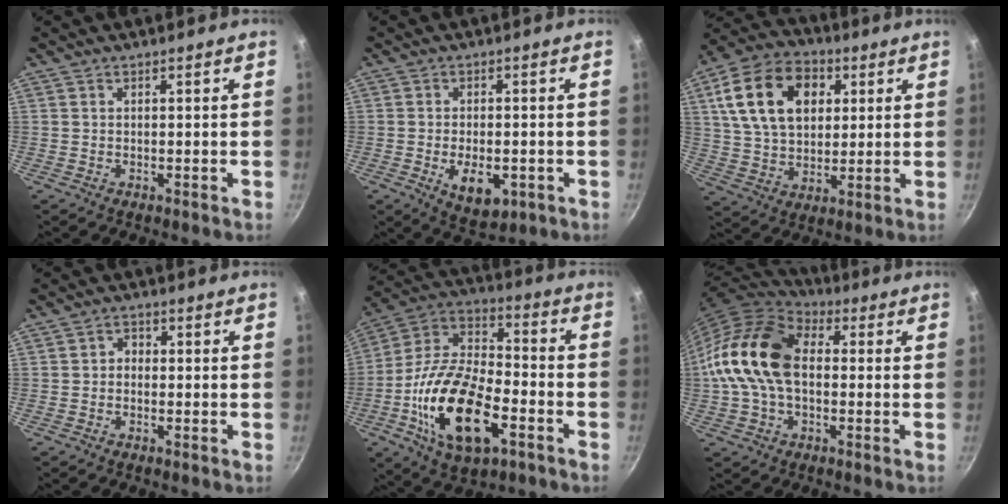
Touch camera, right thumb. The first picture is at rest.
{"total": 8.1, "force": [-2.4, 4.5, 6.3], "torque": [-0.084, 0.000, -0.024]}
{"total": 18.7, "force": [5.6, 12.8, 12.3], "torque": [-0.198, 0.006, 0.091]}
{"total": 2.1, "force": [-0.4, 1.8, 1.0], "torque": [-0.008, 0.010, -0.013]}
{"total": 23.8, "force": [-8.0, 12.3, 18.8], "torque": [-0.346, 0.032, -0.156]}
{"total": 17.5, "force": [0.3, 11.9, 12.9], "torque": [-0.225, 0.037, -0.010]}